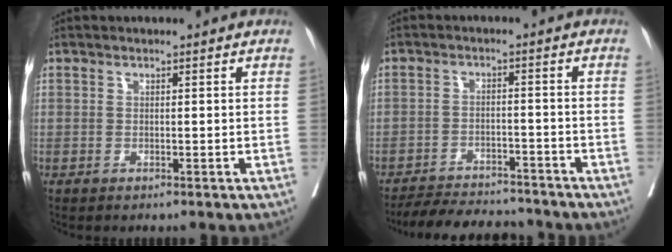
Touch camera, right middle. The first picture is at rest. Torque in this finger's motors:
{"motor_torque": [0.33, -0.59, 0.01, 0.00]}